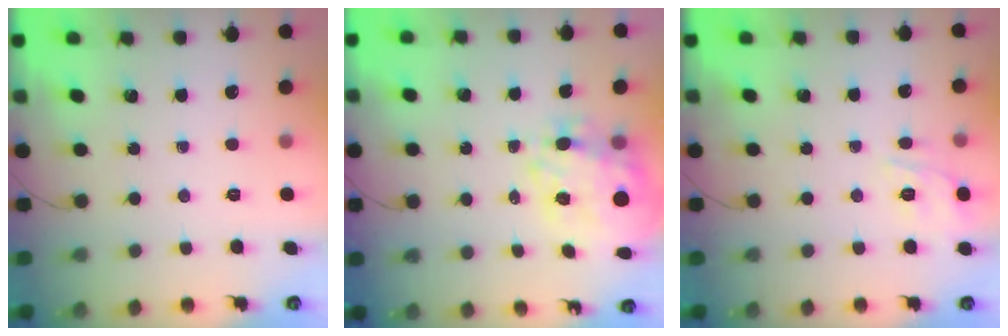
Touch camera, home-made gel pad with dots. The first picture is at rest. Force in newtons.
{"total": 14.6, "press": 14.0, "slide": 4.2}
{"total": 9.6, "press": 9.6, "slide": 1.2}